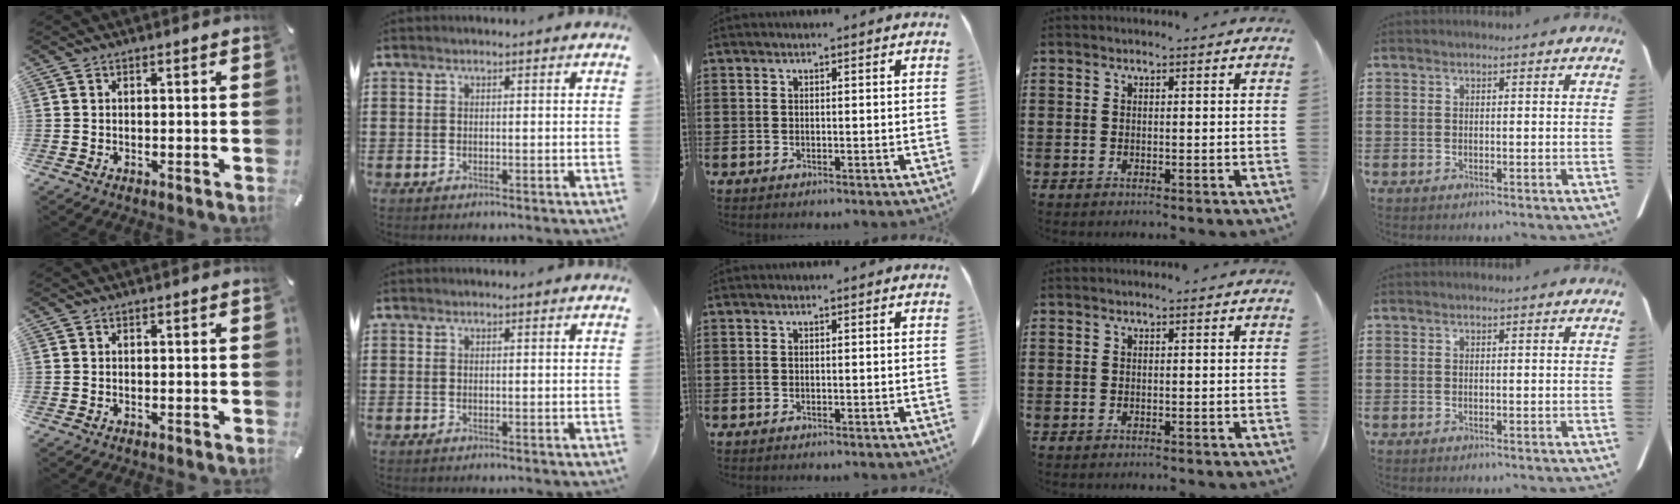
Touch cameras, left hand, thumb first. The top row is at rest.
{}